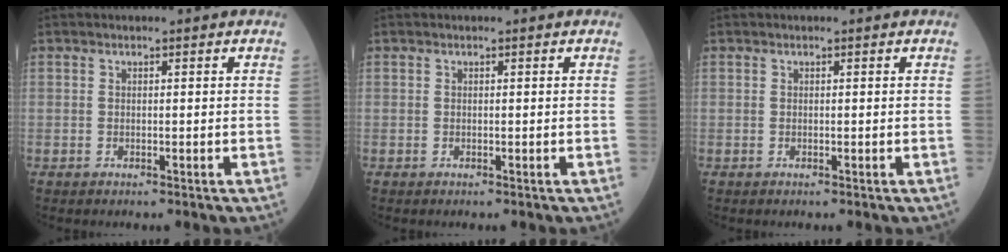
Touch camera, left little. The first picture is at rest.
{"total": 0.0}
{"total": 0.0}